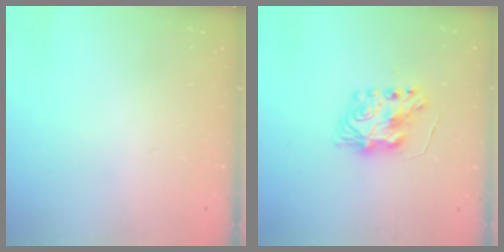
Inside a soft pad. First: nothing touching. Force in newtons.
{"total": 8.8, "press": 8.8, "slide": 0.6}